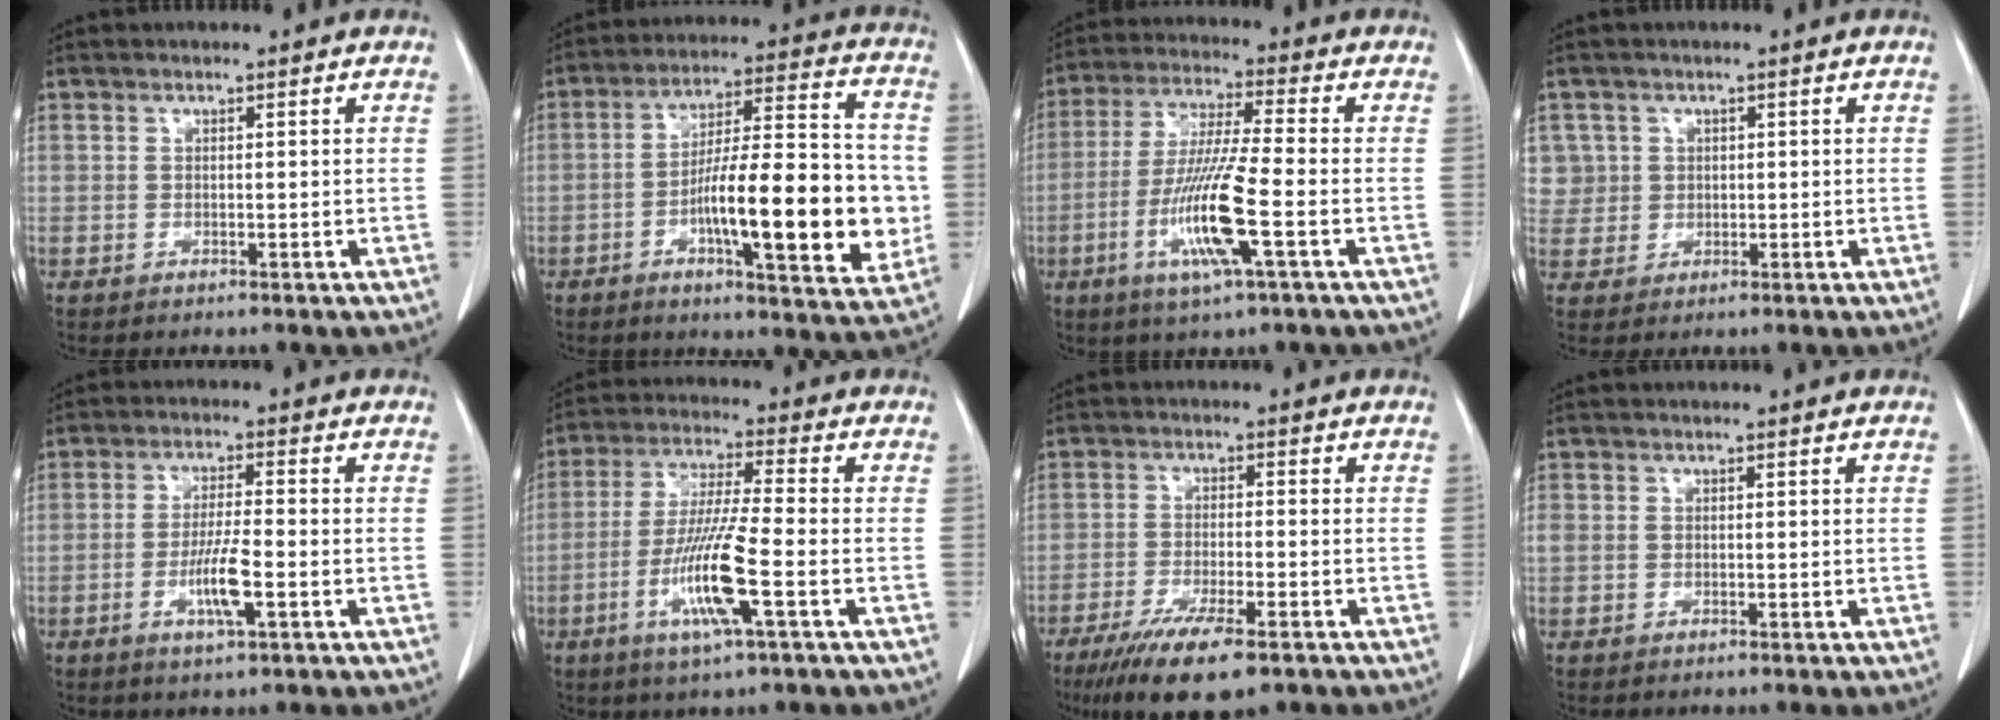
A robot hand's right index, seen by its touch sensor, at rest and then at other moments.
{"total": 18.7, "force": [-3.6, 3.9, 17.9], "torque": [-0.277, 0.013, -0.051]}
{"total": 12.1, "force": [-3.7, 0.0, 11.5], "torque": [-0.234, -0.015, -0.073]}
{"total": 4.4, "force": [1.4, 4.1, -0.3], "torque": [0.022, 0.012, 0.034]}
{"total": 6.0, "force": [-2.0, 0.5, 5.6], "torque": [-0.107, -0.006, -0.034]}
{"total": 11.2, "force": [-3.7, 0.0, 10.6], "torque": [-0.213, -0.015, -0.073]}
{"total": 11.6, "force": [-7.7, 2.1, 8.4], "torque": [-0.139, -0.026, -0.122]}
{"total": 1.1, "force": [0.0, 1.0, 0.4], "torque": [-0.012, 0.013, 0.005]}